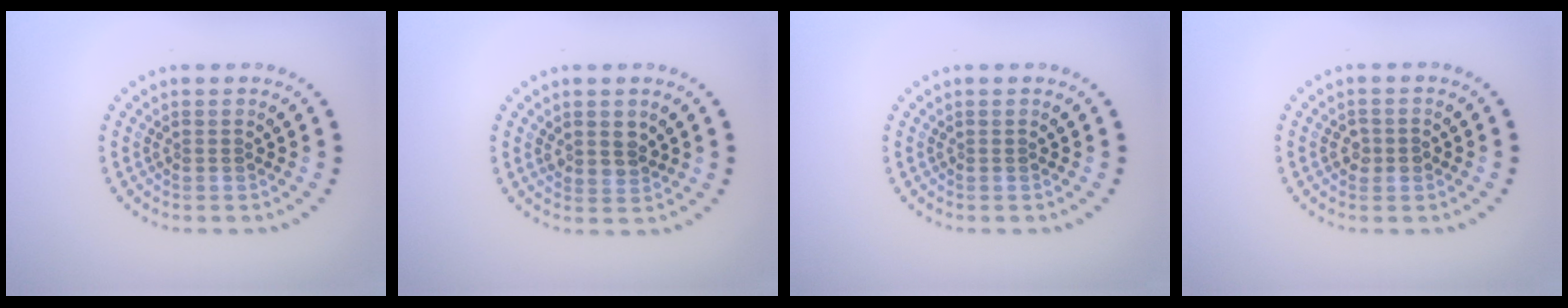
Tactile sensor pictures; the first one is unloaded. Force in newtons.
{"total": 1.9, "press": 1.7, "slide": 0.8}
{"total": 0.0}
{"total": 1.5, "press": 1.5, "slide": 0.2}